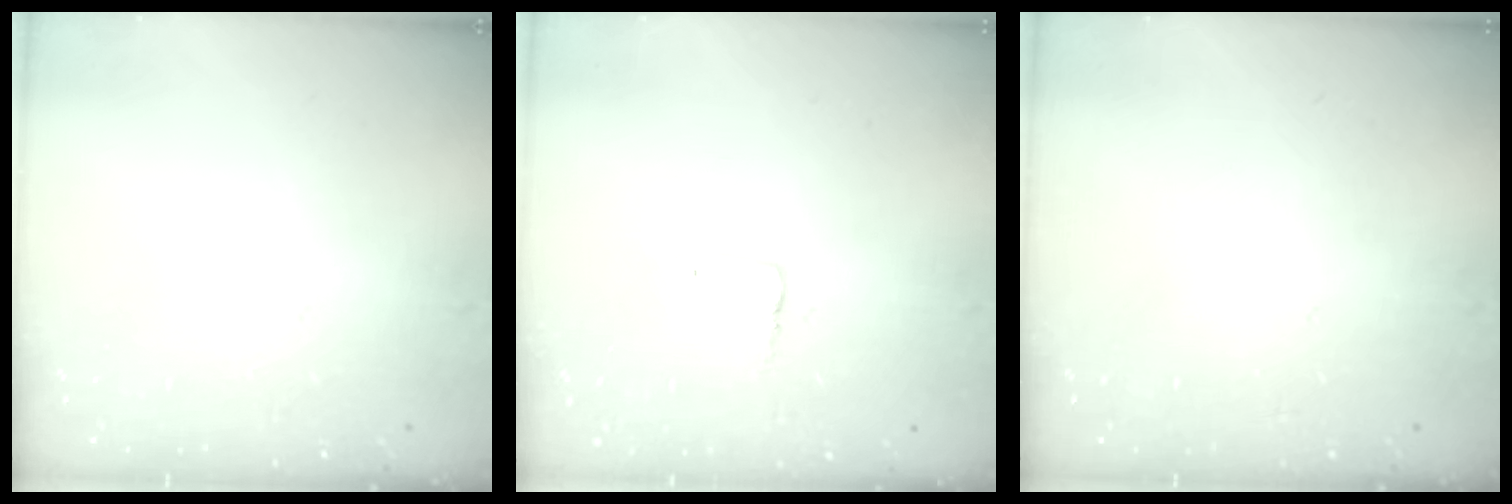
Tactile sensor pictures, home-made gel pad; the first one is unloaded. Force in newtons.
{"total": 3.6, "press": 3.6, "slide": 0.3}
{"total": 0.0}